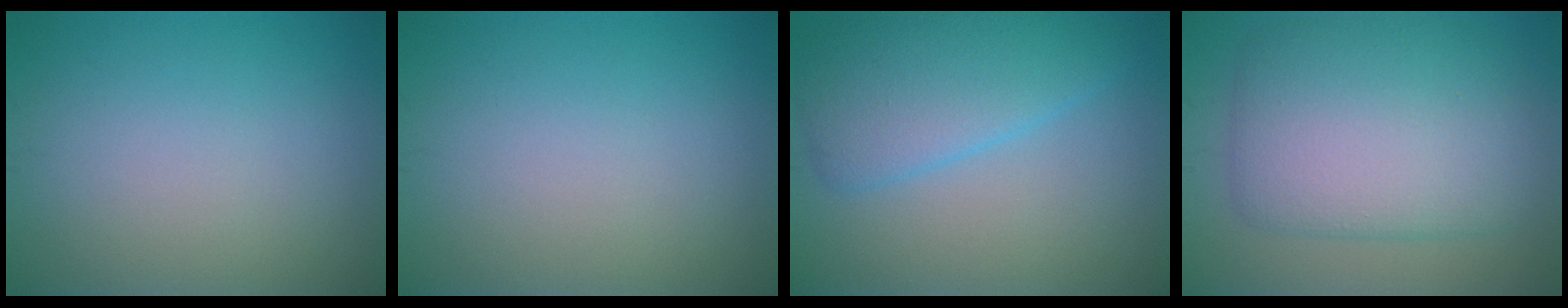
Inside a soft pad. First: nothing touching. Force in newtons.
{"total": 0.0}
{"total": 5.4, "press": 5.4, "slide": 0.1}
{"total": 8.7, "press": 8.7, "slide": 0.1}